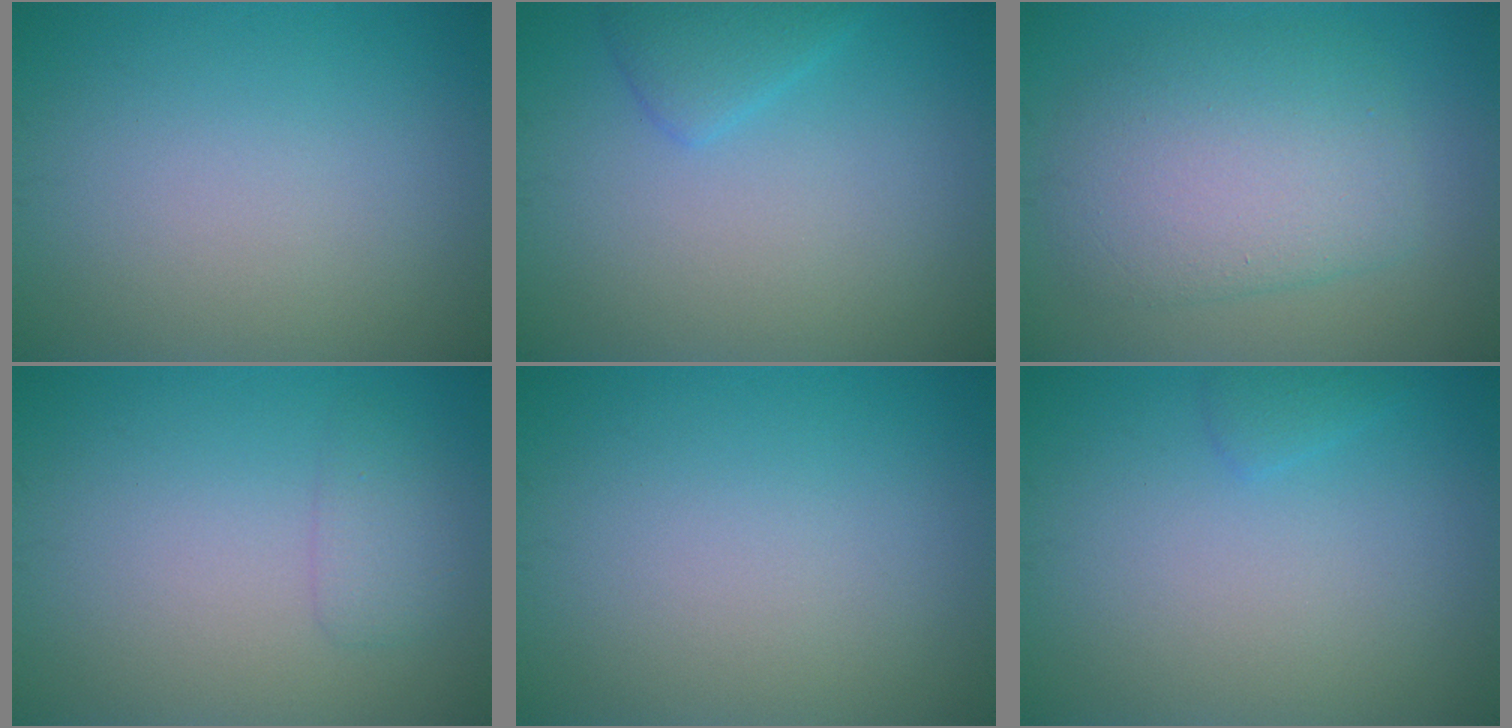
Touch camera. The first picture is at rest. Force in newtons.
{"total": 2.0, "press": 2.0, "slide": 0.1}
{"total": 6.0, "press": 6.0, "slide": 0.2}
{"total": 1.6, "press": 1.6, "slide": 0.0}
{"total": 0.0}
{"total": 0.9, "press": 0.9, "slide": 0.1}